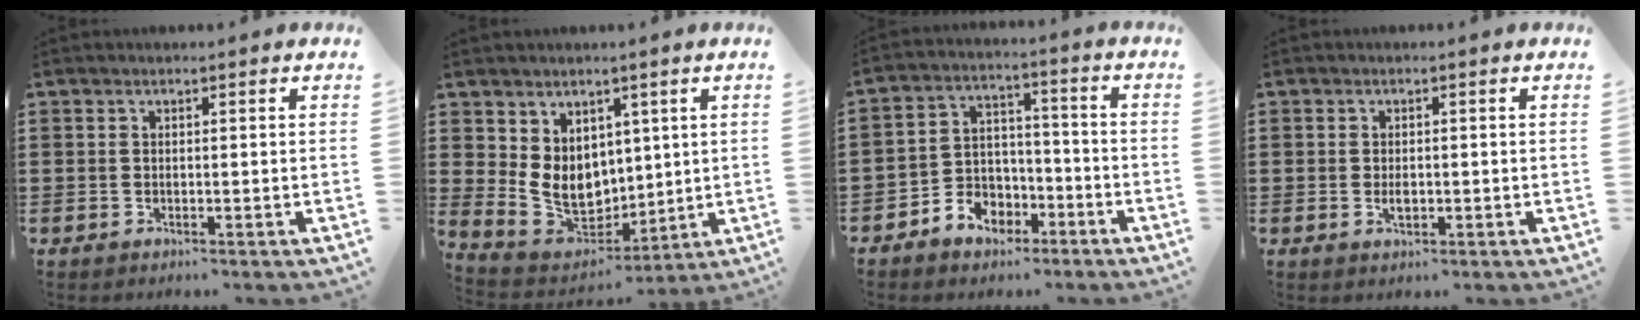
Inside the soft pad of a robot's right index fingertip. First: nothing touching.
{"total": 8.3, "force": [2.2, 6.9, 4.0], "torque": [-0.103, -0.013, 0.047]}
{"total": 5.2, "force": [-3.1, 4.1, 0.4], "torque": [-0.026, 0.013, -0.063]}
{"total": 1.5, "force": [-0.2, 0.7, 1.3], "torque": [-0.026, -0.002, -0.003]}